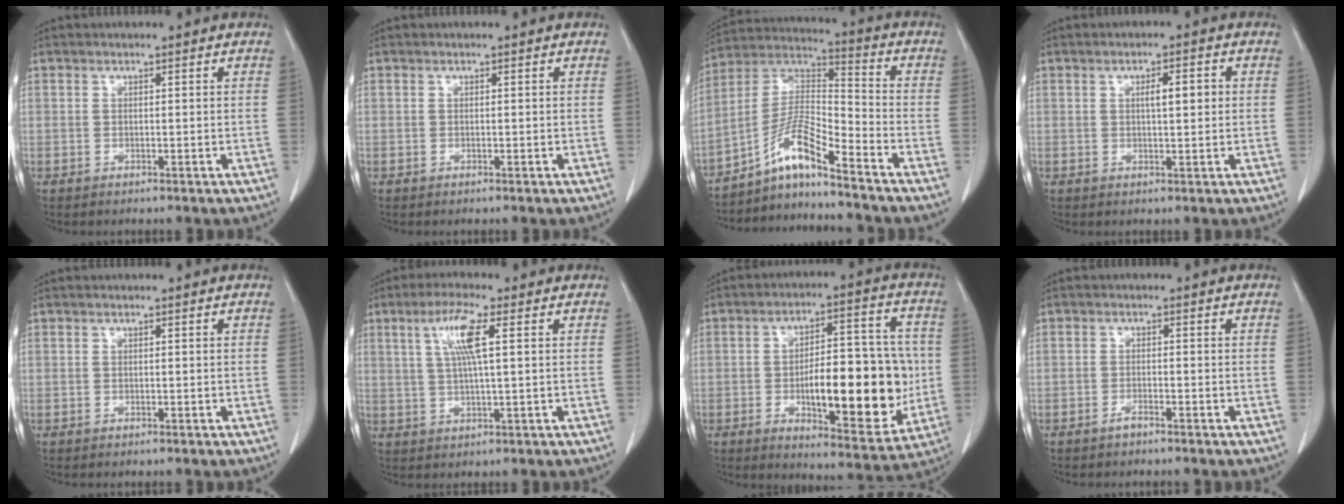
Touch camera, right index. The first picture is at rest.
{"total": 0.0}
{"total": 9.1, "force": [-6.8, 0.1, 6.1], "torque": [-0.125, 0.014, -0.124]}
{"total": 3.3, "force": [0.6, 0.7, 3.2], "torque": [-0.053, 0.005, 0.009]}
{"total": 0.0}
{"total": 7.0, "force": [2.3, 0.4, 6.5], "torque": [-0.132, 0.007, 0.046]}
{"total": 18.3, "force": [-2.3, 6.2, 17.1], "torque": [-0.247, 0.010, -0.025]}
{"total": 1.0, "force": [-0.9, 0.1, 0.5], "torque": [-0.009, 0.002, -0.013]}